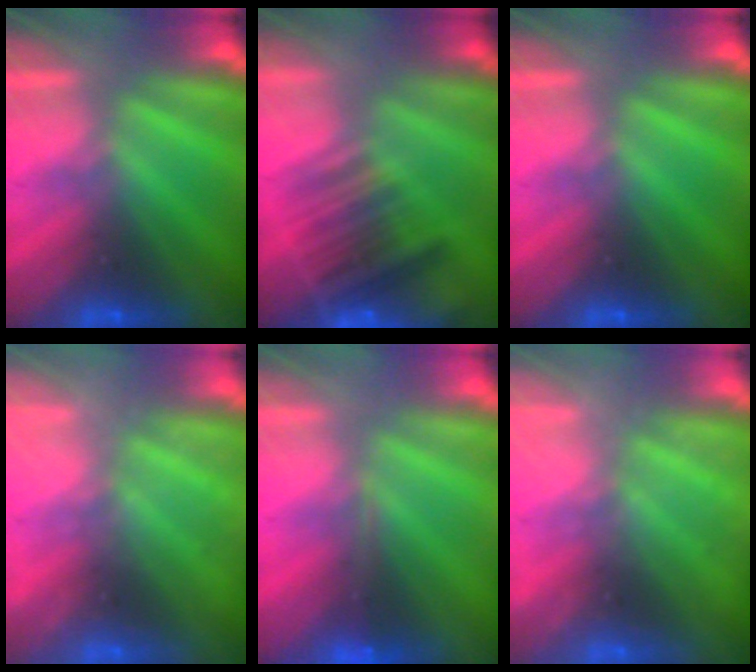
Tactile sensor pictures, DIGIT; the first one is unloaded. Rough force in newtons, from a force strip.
{"total": 5.9}
{"total": 0.0}
{"total": 2.4}
{"total": 1.8}
{"total": 2.4}